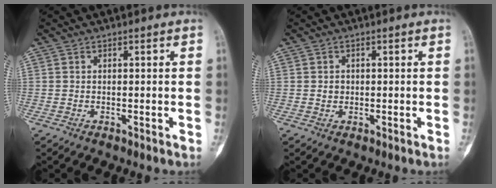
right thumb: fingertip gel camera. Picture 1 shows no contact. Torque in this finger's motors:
{"motor_torque": [0.49, 0.29, 0.40, -0.18, 0.05]}